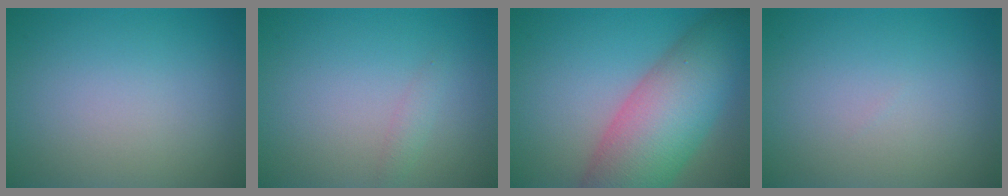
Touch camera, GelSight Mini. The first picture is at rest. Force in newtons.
{"total": 0.9, "press": 0.9, "slide": 0.1}
{"total": 10.9, "press": 10.9, "slide": 0.4}
{"total": 0.0}